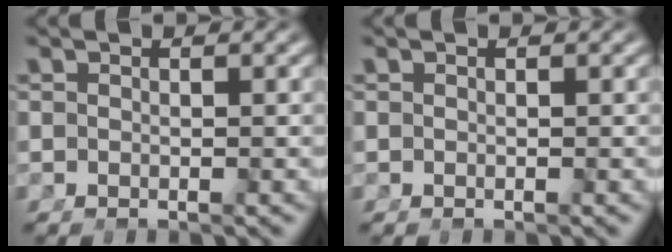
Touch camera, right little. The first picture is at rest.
{"total": 0.0}